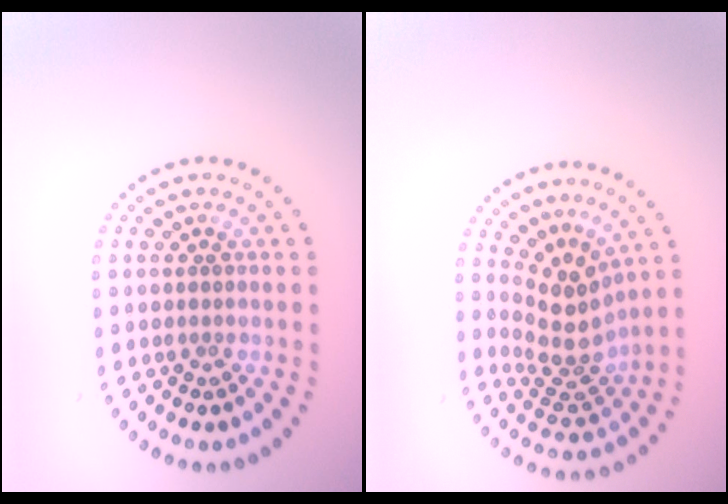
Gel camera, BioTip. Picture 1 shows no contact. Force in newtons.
{"total": 3.9, "press": 3.0, "slide": 2.6}